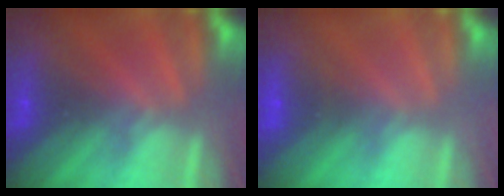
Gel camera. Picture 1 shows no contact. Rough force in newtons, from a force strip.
{"total": 1.8}